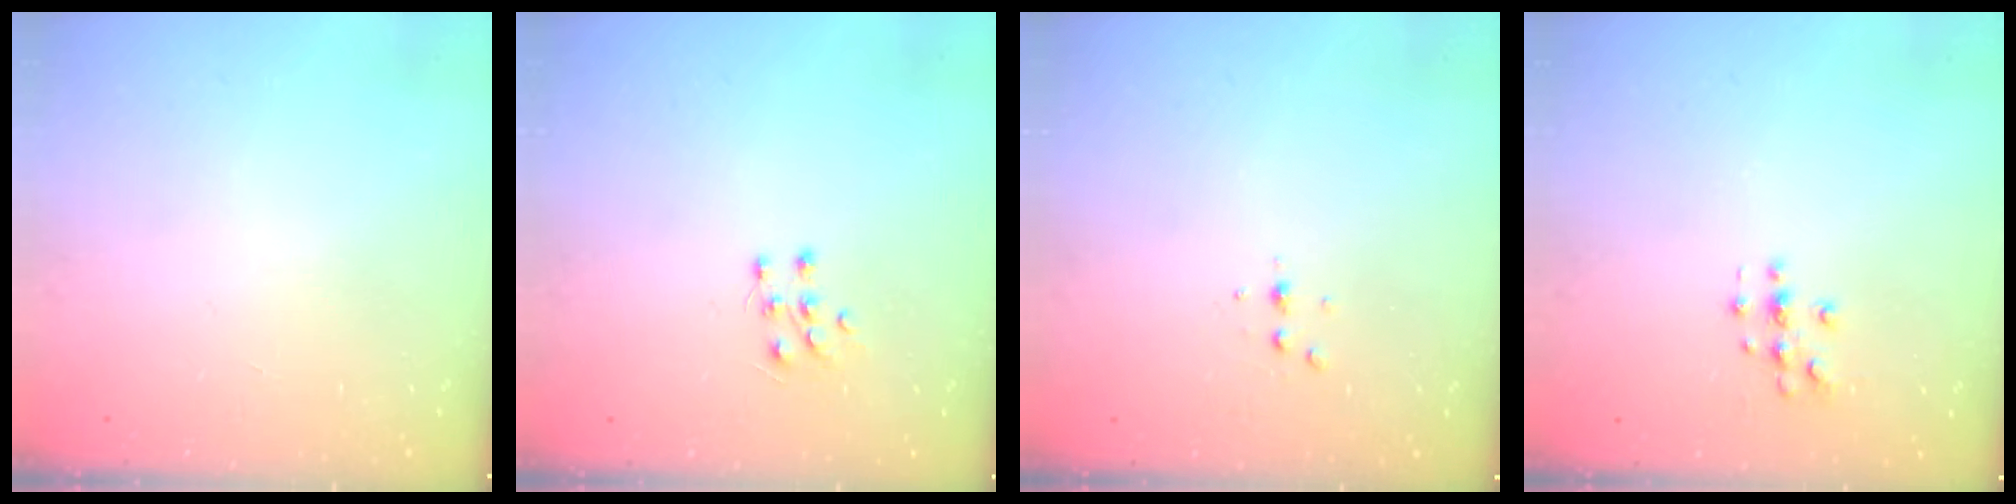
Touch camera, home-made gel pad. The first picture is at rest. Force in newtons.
{"total": 5.6, "press": 5.5, "slide": 1.0}
{"total": 3.5, "press": 3.5, "slide": 0.5}
{"total": 3.6, "press": 3.6, "slide": 0.5}